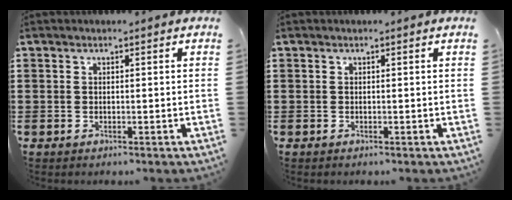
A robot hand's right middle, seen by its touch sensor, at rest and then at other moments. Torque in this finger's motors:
{"motor_torque": [0.09, 0.02, 0.32, 0.01]}